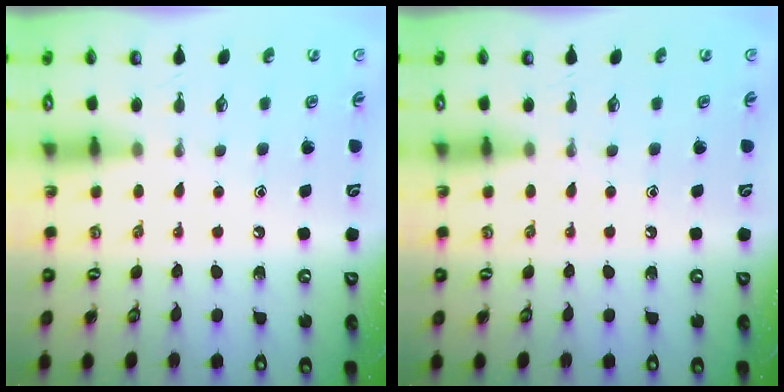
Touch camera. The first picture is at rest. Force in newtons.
{"total": 0.0}